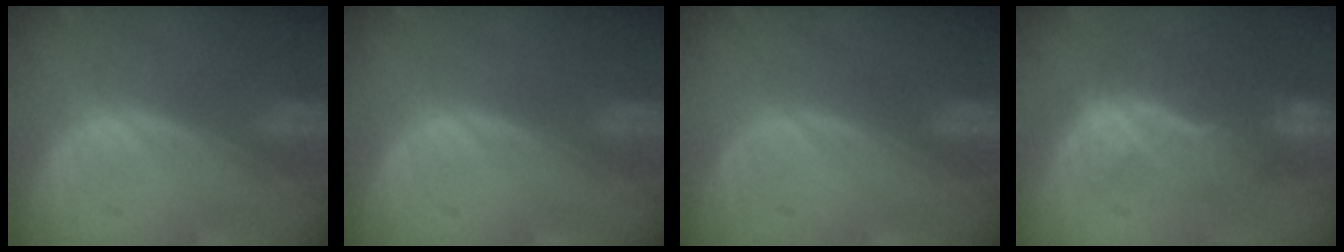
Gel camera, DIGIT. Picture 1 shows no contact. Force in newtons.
{"total": 0.0}
{"total": 0.0}
{"total": 9.5, "press": 8.6, "slide": 4.1}